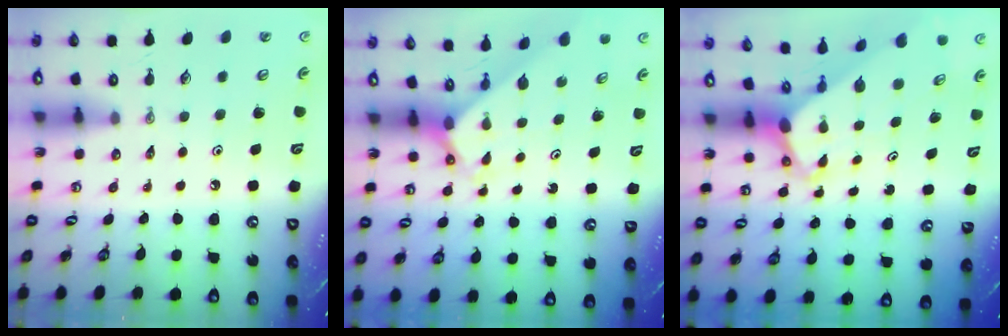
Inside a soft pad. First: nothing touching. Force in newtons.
{"total": 2.5, "press": 2.5, "slide": 0.2}
{"total": 4.3, "press": 4.2, "slide": 0.5}